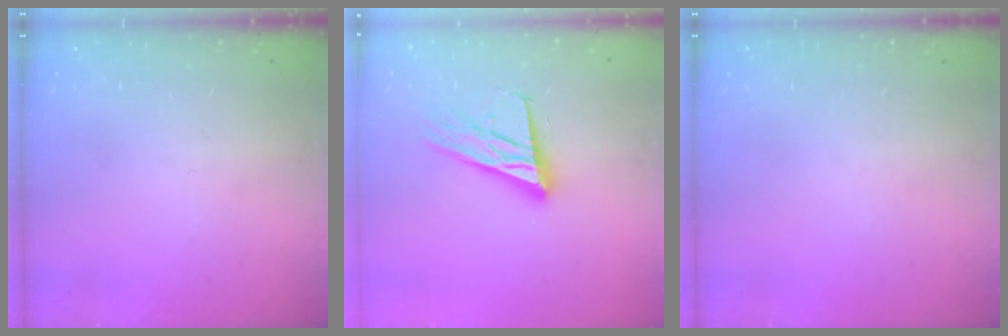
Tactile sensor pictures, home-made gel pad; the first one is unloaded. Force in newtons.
{"total": 18.0, "press": 17.5, "slide": 3.9}
{"total": 0.0}